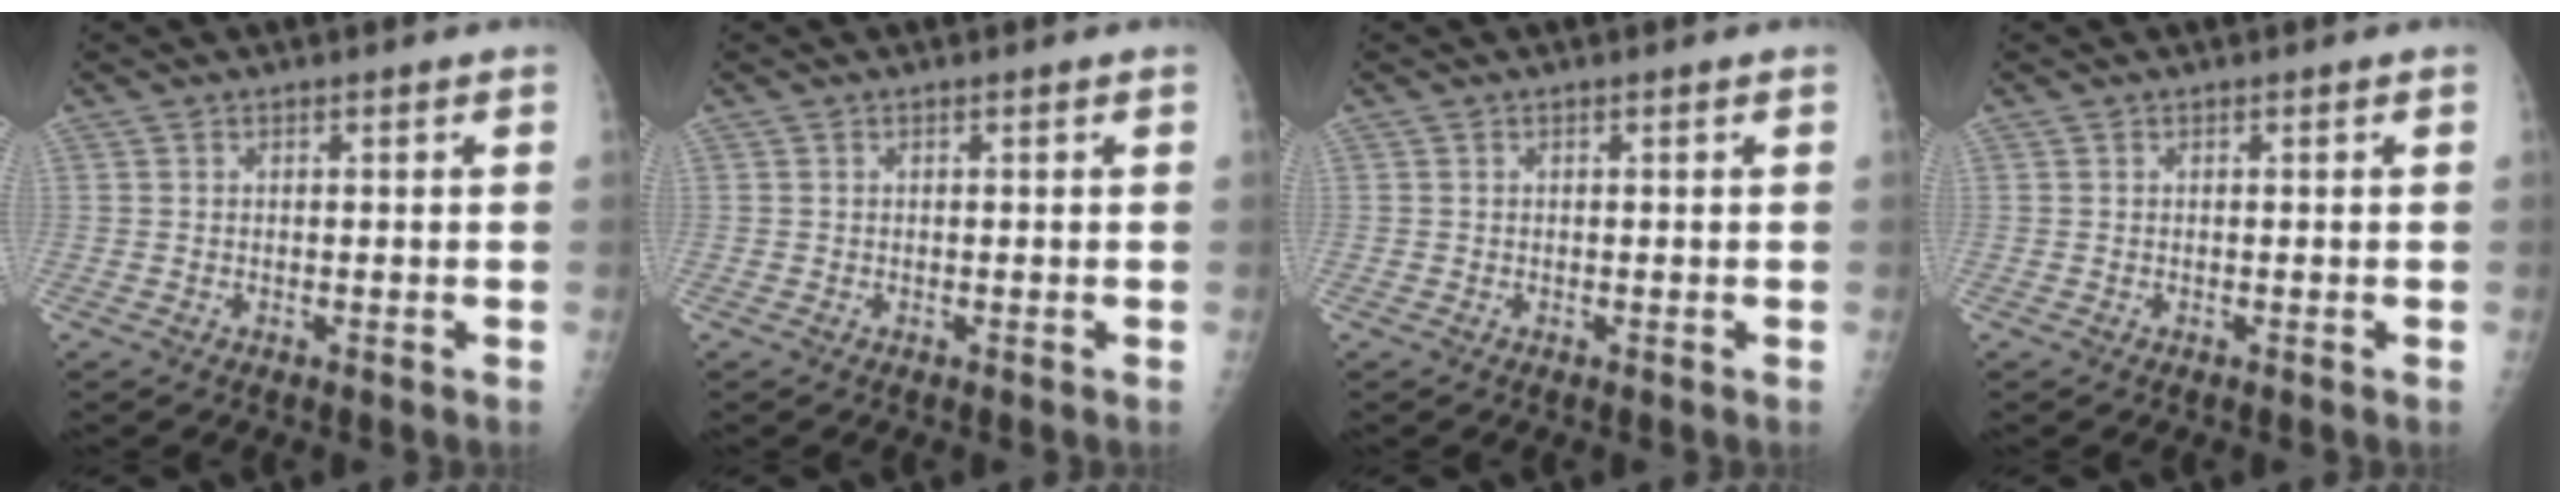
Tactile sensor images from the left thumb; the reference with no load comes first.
{"total": 0.0}
{"total": 0.0}
{"total": 0.0}